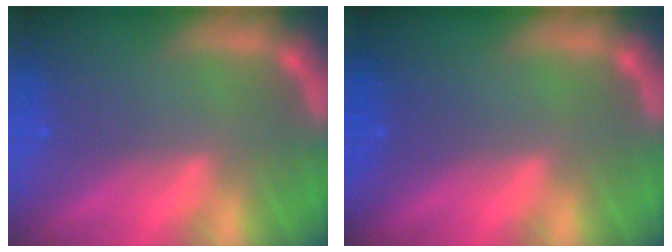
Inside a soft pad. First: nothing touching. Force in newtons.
{"total": 0.0}